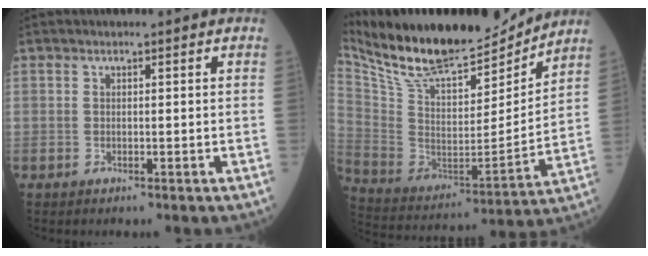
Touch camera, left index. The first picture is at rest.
{"total": 22.4, "force": [19.6, 5.3, 9.5], "torque": [-0.182, -0.016, 0.331]}